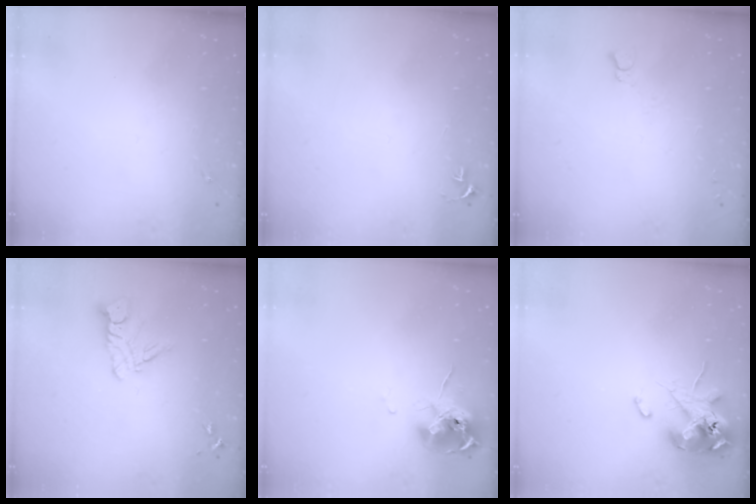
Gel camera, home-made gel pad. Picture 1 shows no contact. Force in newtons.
{"total": 2.7, "press": 2.7, "slide": 0.3}
{"total": 2.8, "press": 2.7, "slide": 0.3}
{"total": 8.6, "press": 8.5, "slide": 0.9}
{"total": 11.7, "press": 11.7, "slide": 0.7}
{"total": 12.1, "press": 11.9, "slide": 2.2}